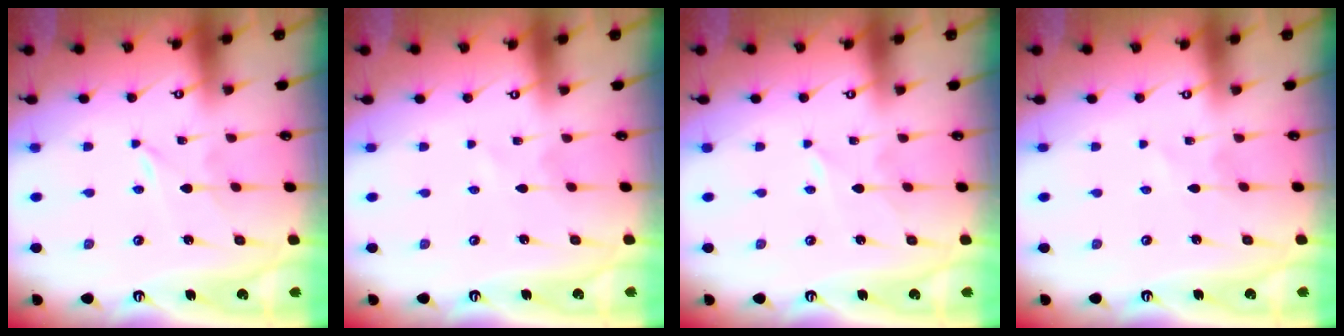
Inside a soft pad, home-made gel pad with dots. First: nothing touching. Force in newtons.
{"total": 0.0}
{"total": 1.6, "press": 1.5, "slide": 0.2}
{"total": 0.6, "press": 0.6, "slide": 0.1}